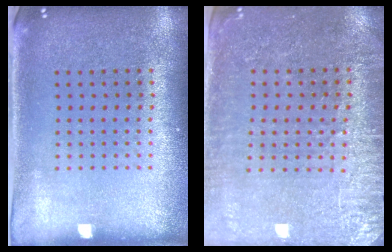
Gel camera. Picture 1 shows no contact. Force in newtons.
{"total": 3.0, "press": 2.8, "slide": 0.9}